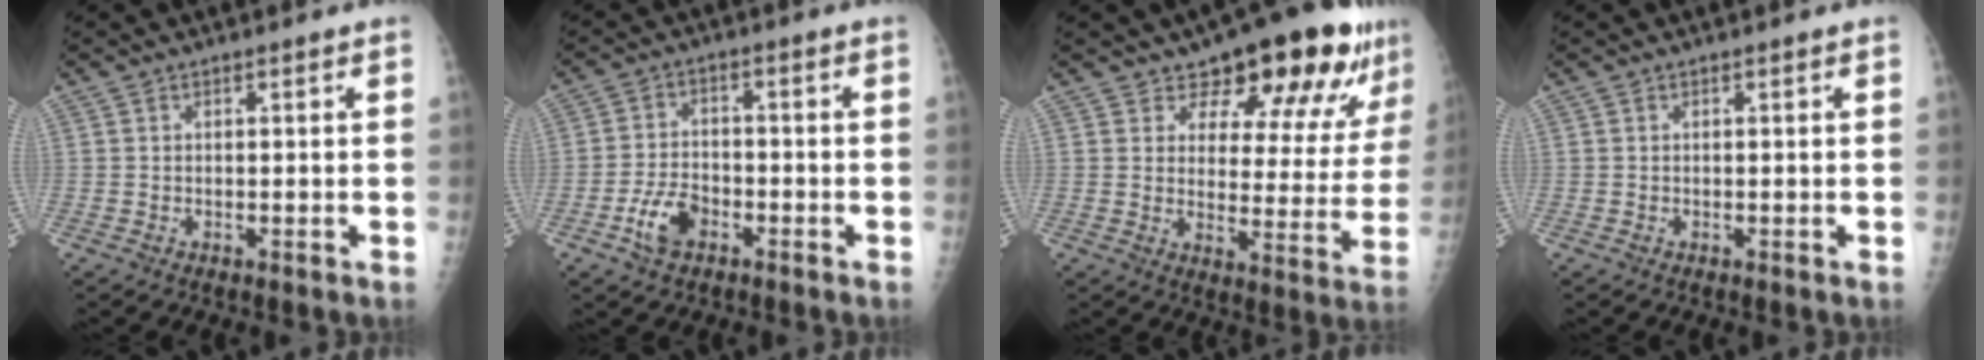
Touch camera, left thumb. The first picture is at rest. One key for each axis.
{"total": 6.6, "fx": -3.3, "fy": 4.0, "fz": 4.0, "tx": -0.069, "ty": 0.021, "tz": -0.060}
{"total": 17.5, "fx": 12.1, "fy": 7.5, "fz": 10.3, "tx": -0.092, "ty": -0.067, "tz": 0.157}
{"total": 0.0}